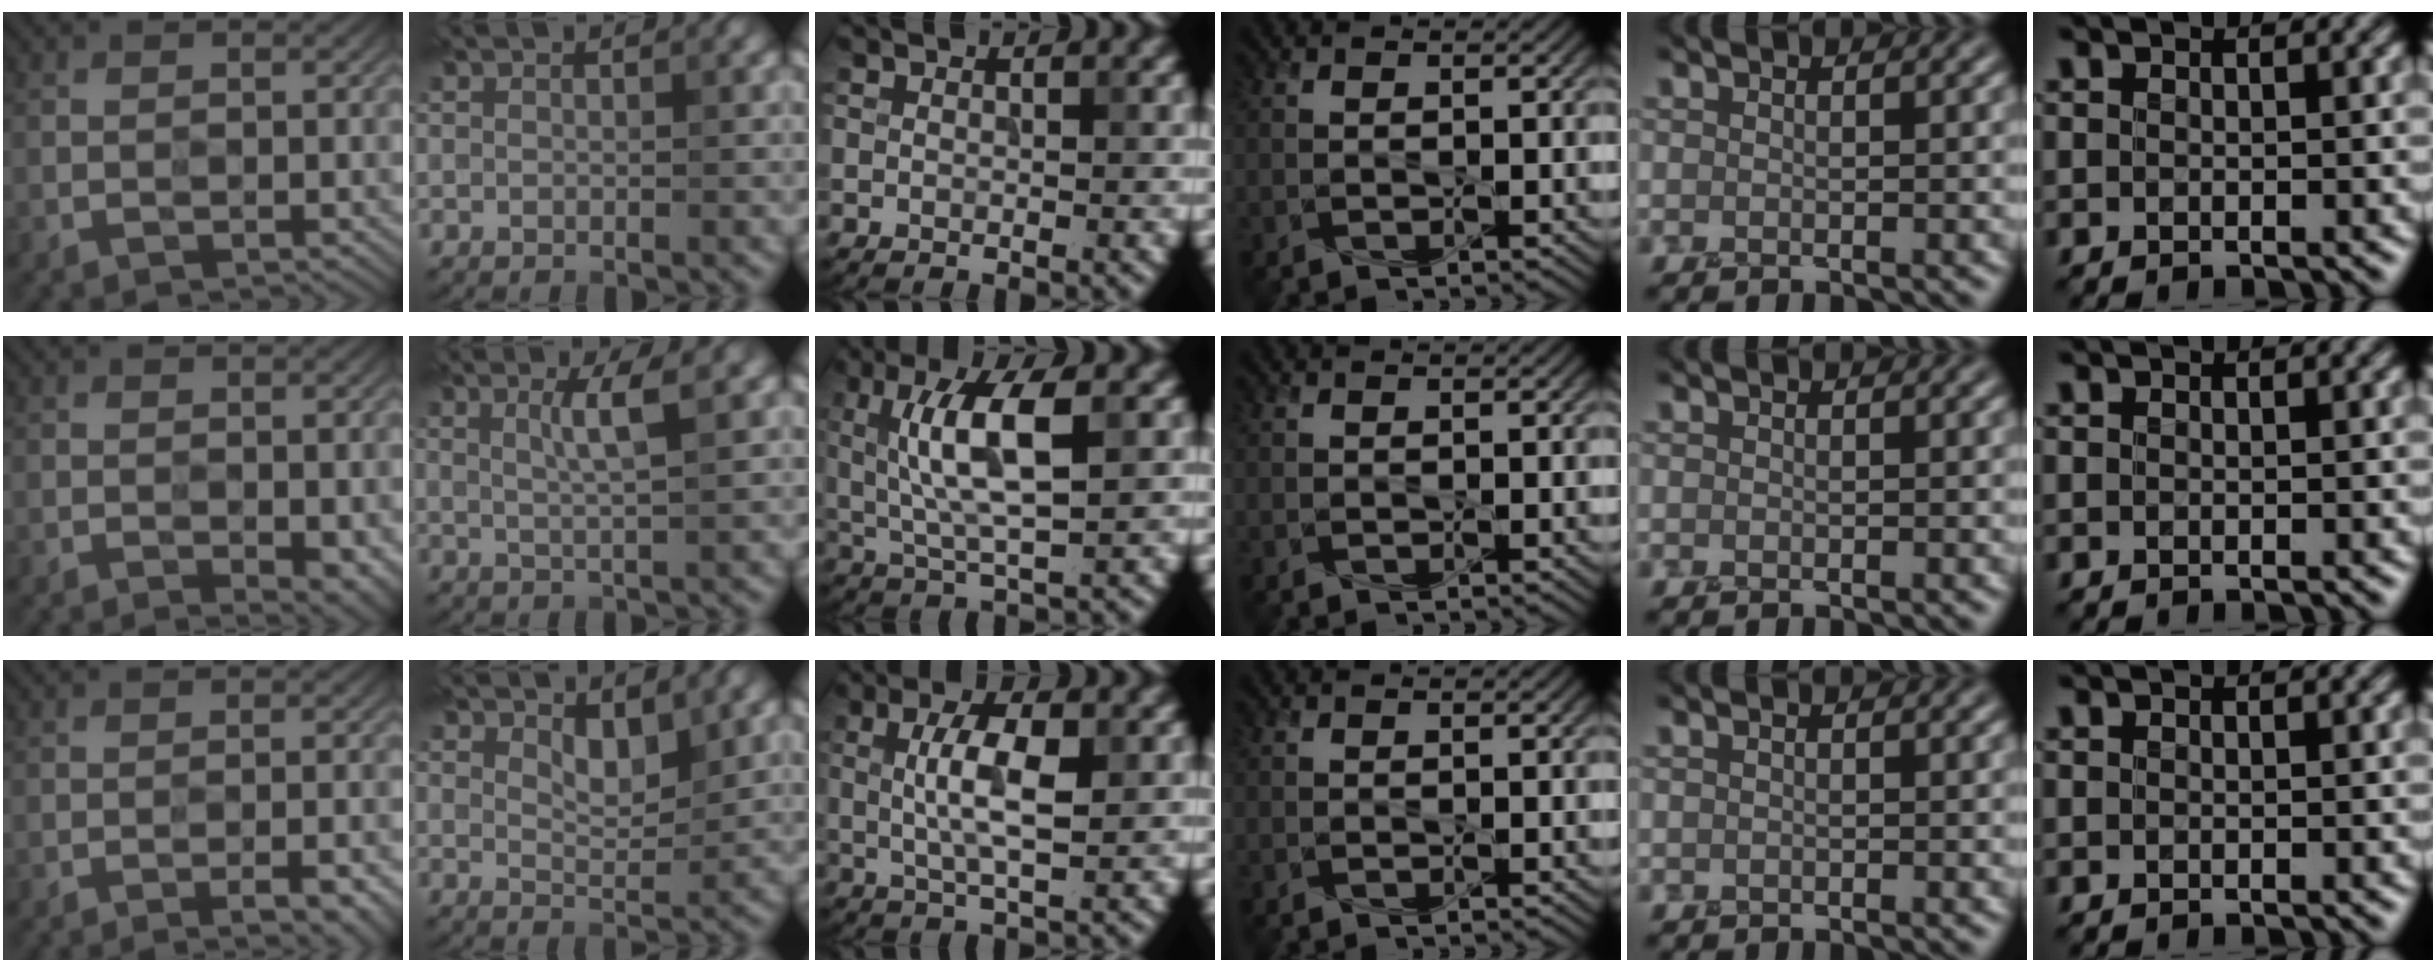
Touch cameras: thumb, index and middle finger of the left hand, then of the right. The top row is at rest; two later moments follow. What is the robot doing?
{"motion": "screw", "object": "mustard bottle"}